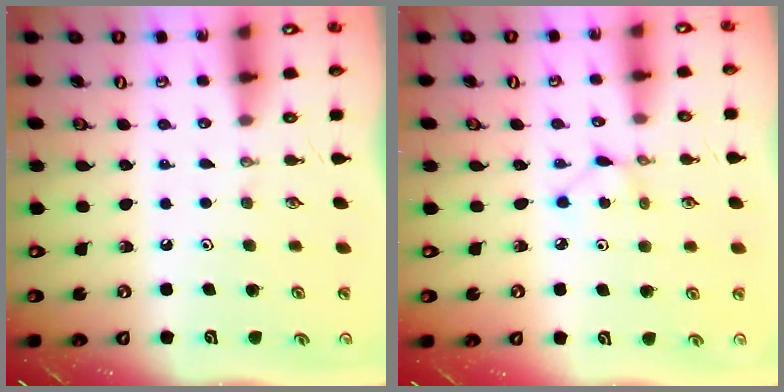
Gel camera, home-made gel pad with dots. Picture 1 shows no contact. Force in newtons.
{"total": 1.9, "press": 1.9, "slide": 0.2}